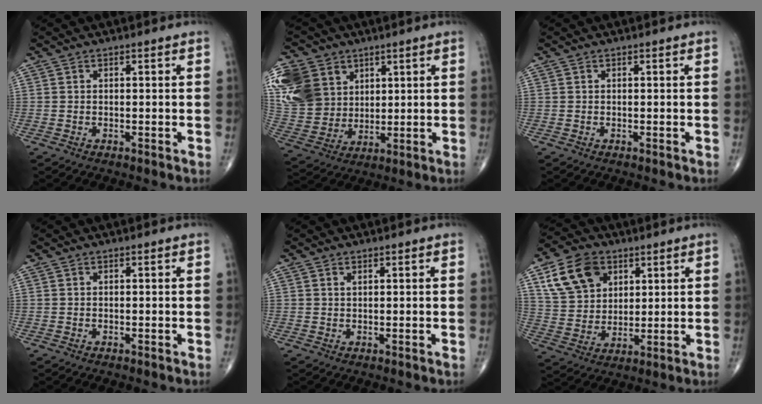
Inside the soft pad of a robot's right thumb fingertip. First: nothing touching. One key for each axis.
{"total": 19.7, "fx": 7.4, "fy": 15.6, "fz": 9.5, "tx": -0.217, "ty": 0.004, "tz": 0.158}
{"total": 0.0}
{"total": 0.0}
{"total": 0.8, "fx": 0.5, "fy": 0.4, "fz": 0.5, "tx": -0.007, "ty": 0.001, "tz": 0.009}
{"total": 12.8, "fx": 5.9, "fy": 9.2, "fz": 6.7, "tx": -0.102, "ty": -0.014, "tz": 0.116}